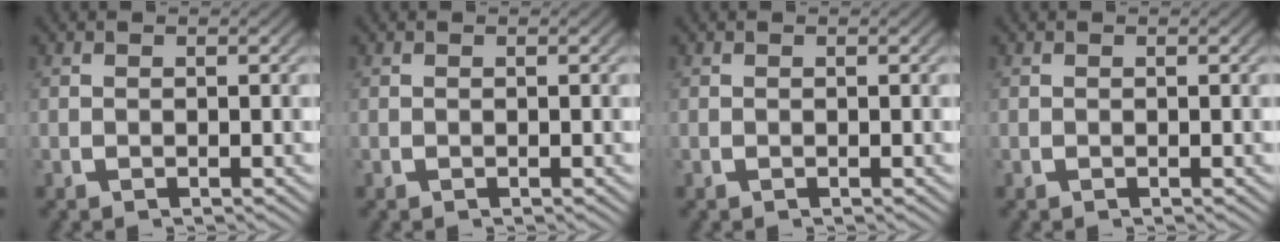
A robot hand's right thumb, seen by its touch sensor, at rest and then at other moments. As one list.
[{"total": 0.0}, {"total": 0.0}, {"total": 0.0}]